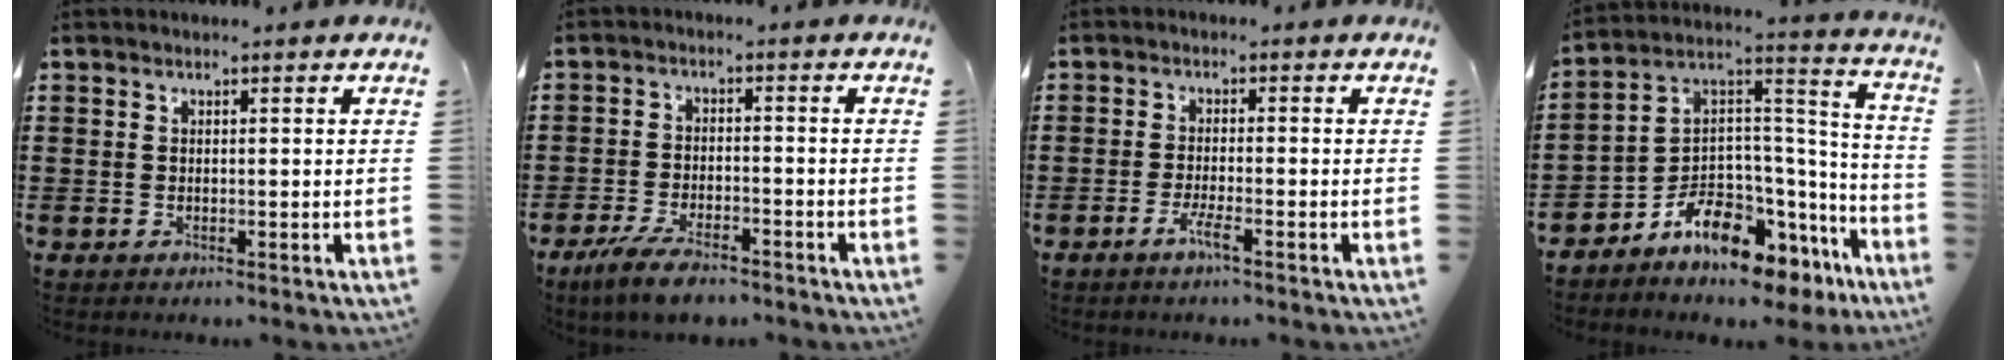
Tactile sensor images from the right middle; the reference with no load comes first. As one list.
[{"total": 5.3, "force": [-4.2, 1.2, 3.0], "torque": [-0.069, -0.006, -0.082]}, {"total": 2.9, "force": [-1.6, 0.2, 2.3], "torque": [-0.055, -0.004, -0.034]}, {"total": 7.7, "force": [-6.6, 2.8, 2.8], "torque": [-0.068, -0.006, -0.131]}]